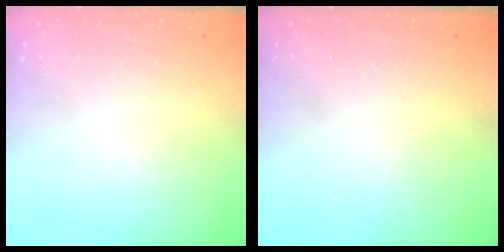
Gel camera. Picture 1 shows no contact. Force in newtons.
{"total": 0.0}